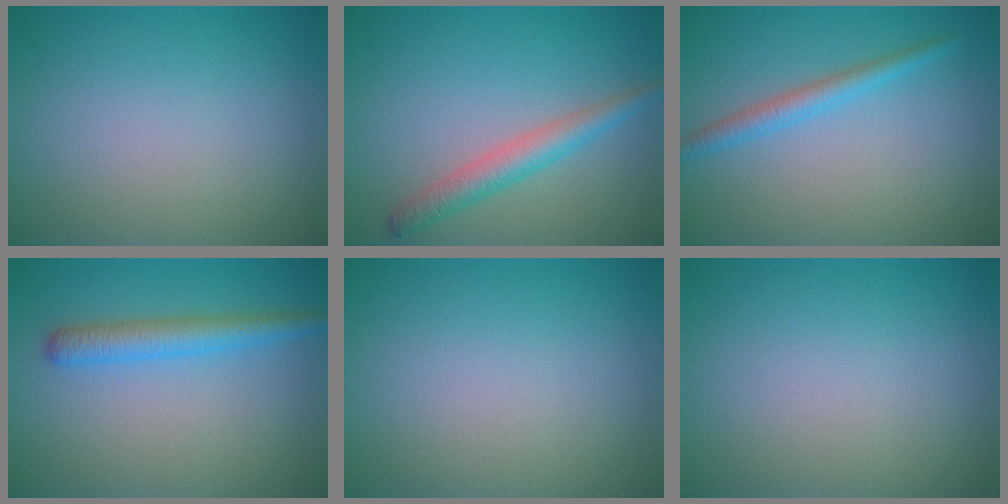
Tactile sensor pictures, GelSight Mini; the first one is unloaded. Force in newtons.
{"total": 3.0, "press": 3.0, "slide": 0.1}
{"total": 2.0, "press": 2.0, "slide": 0.1}
{"total": 3.0, "press": 3.0, "slide": 0.2}
{"total": 0.0}
{"total": 0.0}